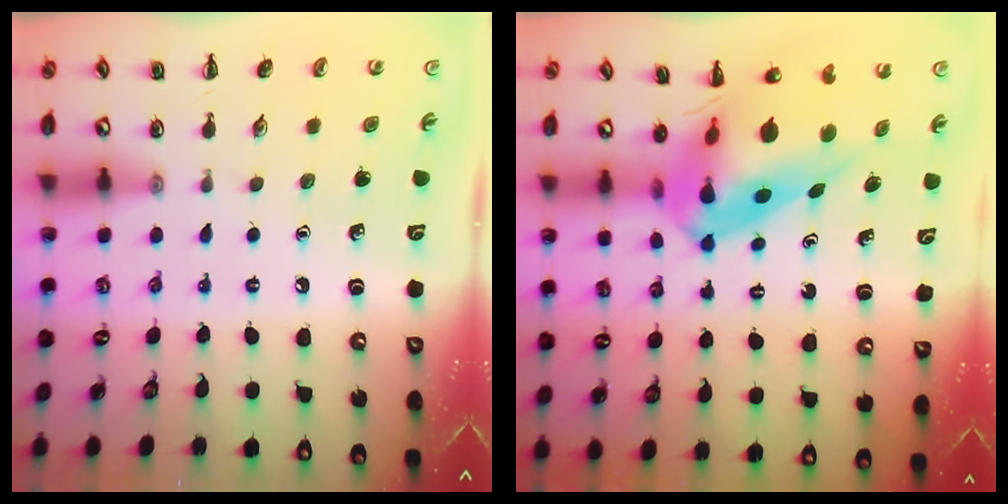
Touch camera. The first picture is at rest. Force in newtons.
{"total": 11.2, "press": 10.7, "slide": 3.1}